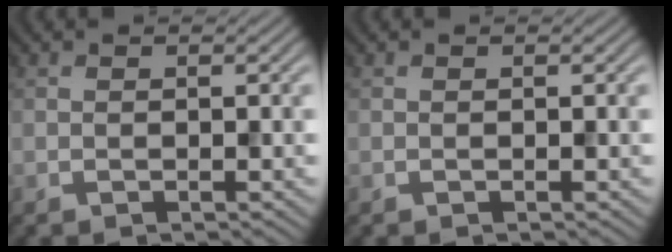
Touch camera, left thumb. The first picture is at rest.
{"total": 0.0}